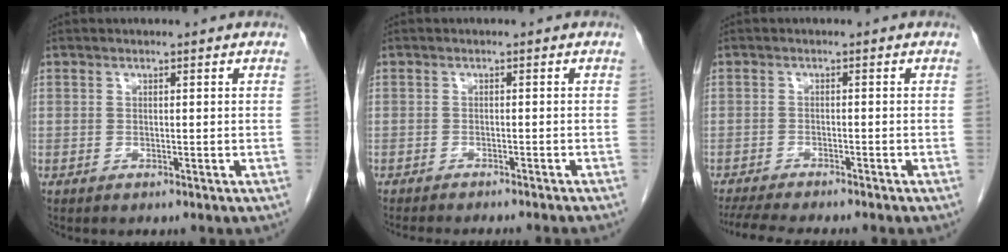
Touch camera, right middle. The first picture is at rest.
{"total": 10.2, "force": [-9.2, 0.6, 4.2], "torque": [-0.037, -0.018, -0.113]}
{"total": 9.6, "force": [-8.4, 0.9, 4.7], "torque": [-0.064, -0.013, -0.125]}